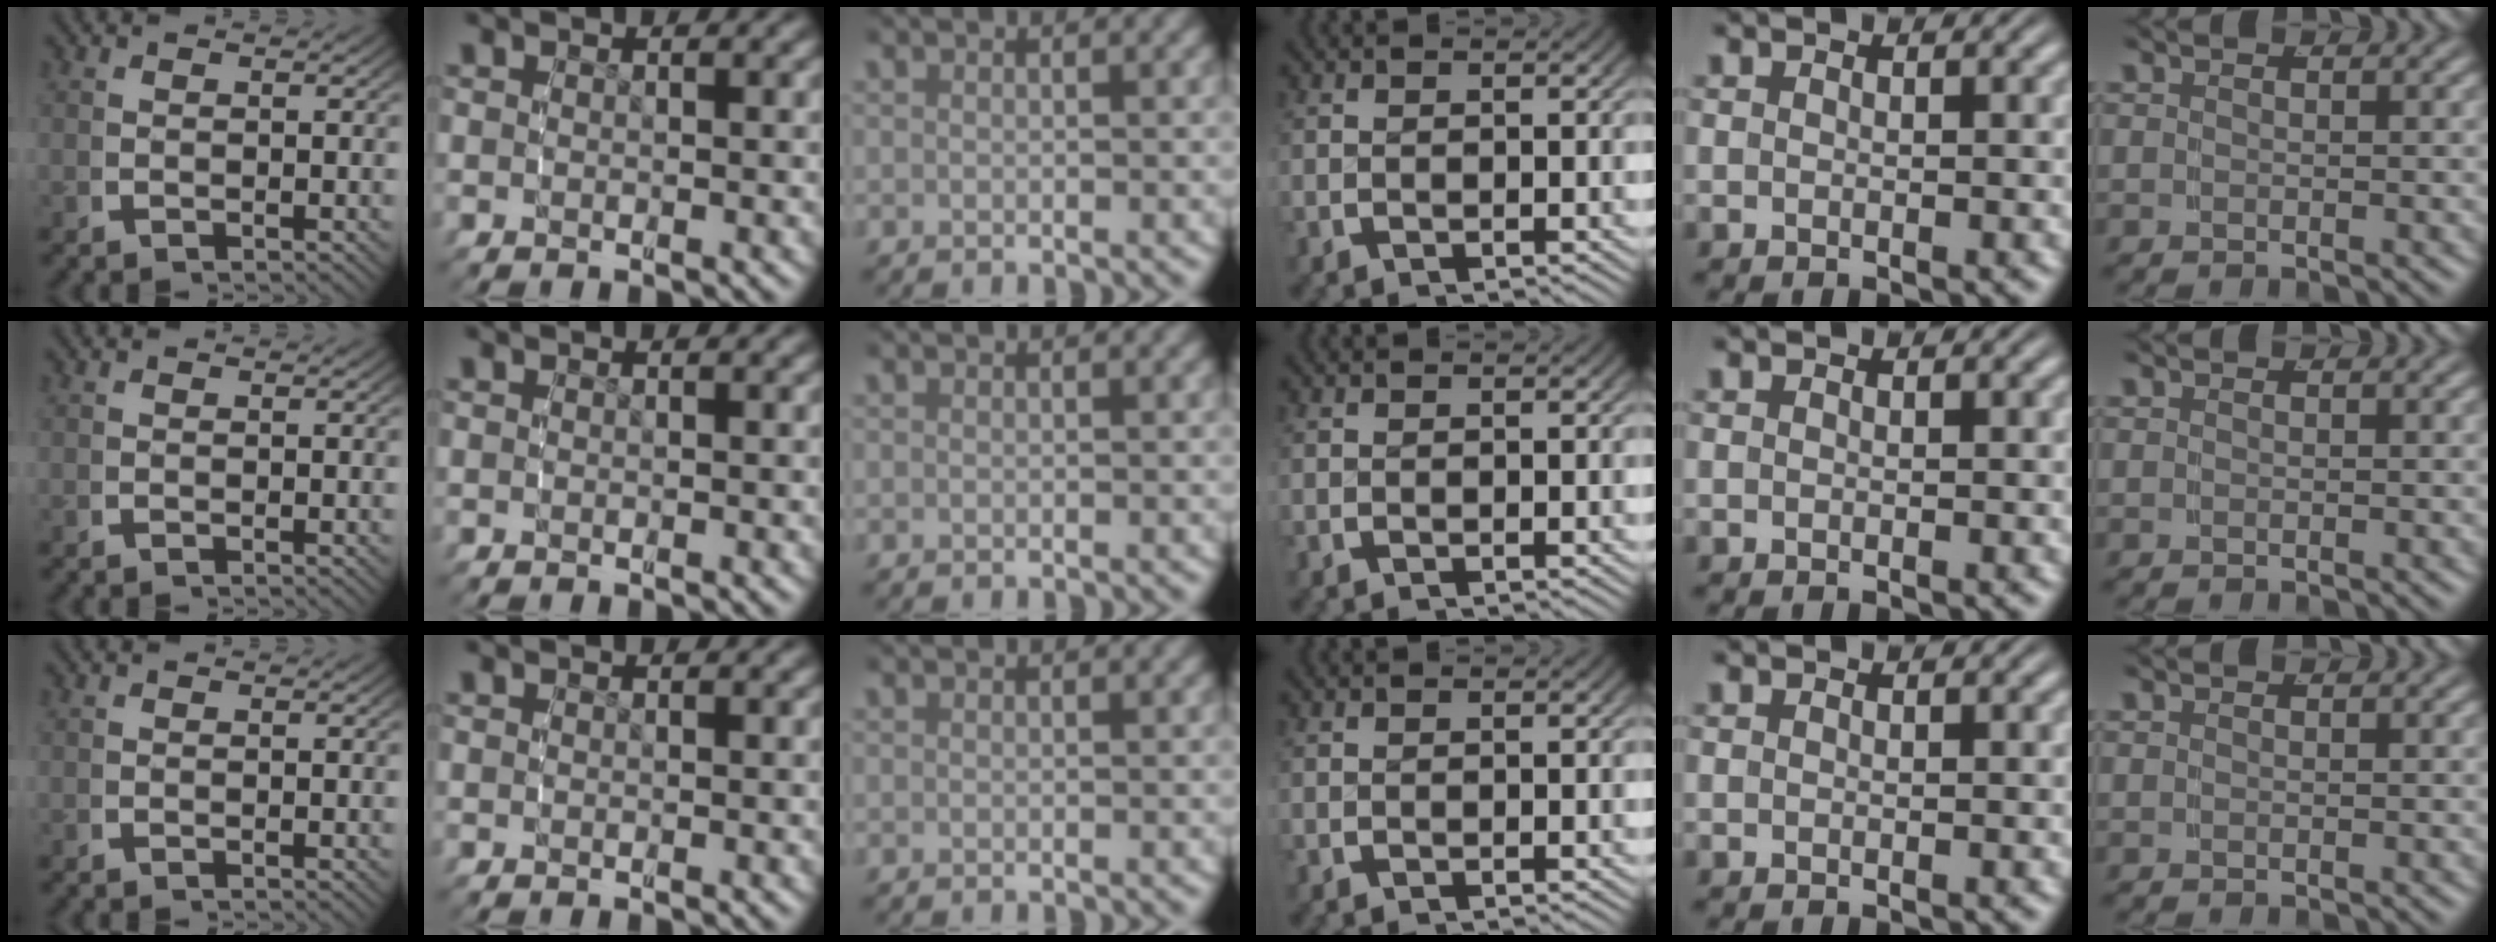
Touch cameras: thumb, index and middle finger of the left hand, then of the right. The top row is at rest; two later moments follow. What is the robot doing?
{"motion": "reach", "object": "coat"}